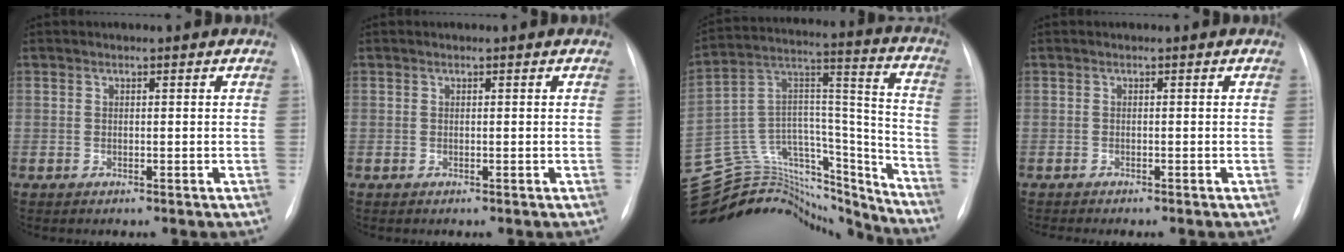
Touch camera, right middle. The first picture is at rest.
{"total": 0.0}
{"total": 31.3, "force": [-28.9, 8.8, 8.2], "torque": [-0.173, 0.038, -0.440]}
{"total": 2.0, "force": [-1.8, -0.2, 1.0], "torque": [-0.011, -0.003, -0.021]}